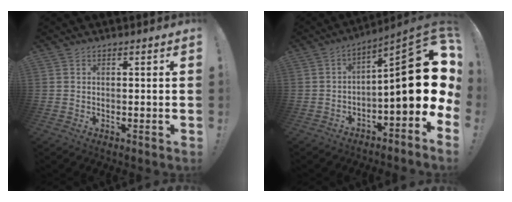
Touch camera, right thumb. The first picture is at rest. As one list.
[{"total": 18.6, "force": [-0.7, 5.5, 17.7], "torque": [-0.253, 0.001, -0.014]}]